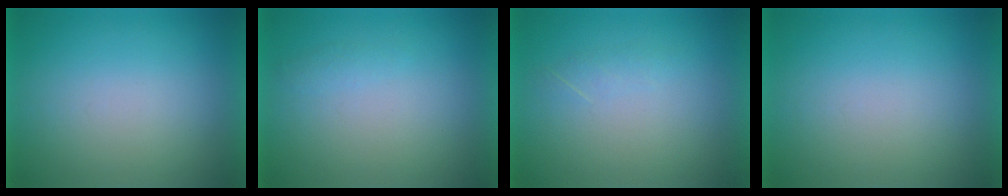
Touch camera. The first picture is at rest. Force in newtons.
{"total": 1.2}
{"total": 1.3}
{"total": 0.0}